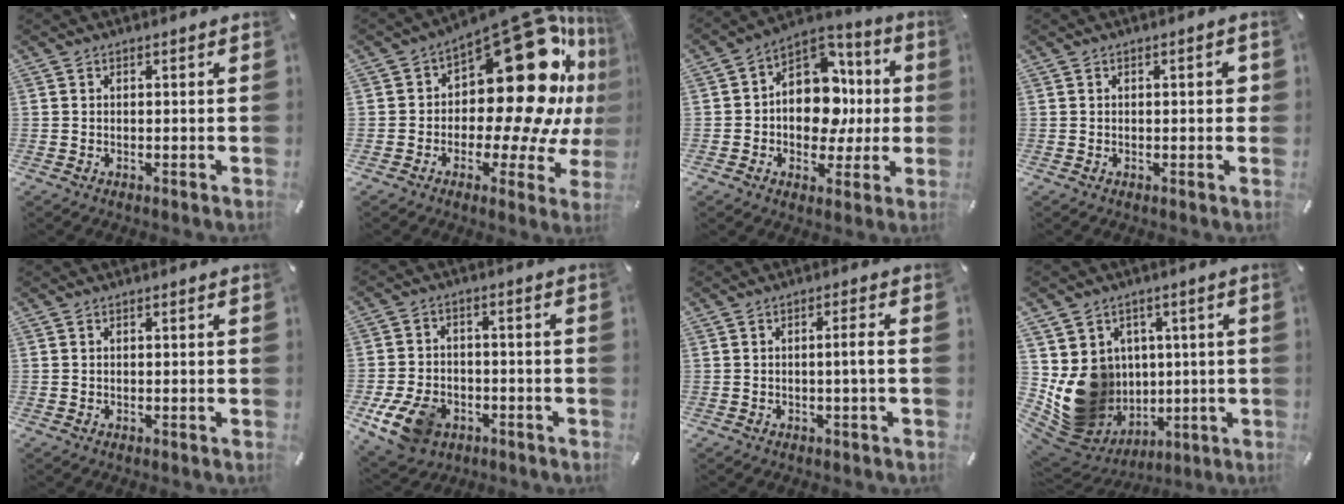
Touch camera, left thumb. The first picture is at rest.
{"total": 29.1, "force": [8.5, 14.6, 23.7], "torque": [-0.315, -0.091, 0.154]}
{"total": 14.6, "force": [-0.4, 11.8, 8.6], "torque": [-0.129, -0.005, -0.003]}
{"total": 2.2, "force": [0.1, 1.0, 2.0], "torque": [-0.021, 0.001, -0.005]}
{"total": 0.0}
{"total": 10.9, "force": [-4.8, 7.9, 5.9], "torque": [-0.123, 0.025, -0.084]}
{"total": 3.8, "force": [-0.3, 0.2, 3.8], "torque": [-0.069, -0.004, -0.008]}
{"total": 15.3, "force": [-0.2, 14.3, 5.6], "torque": [-0.104, -0.013, 0.022]}